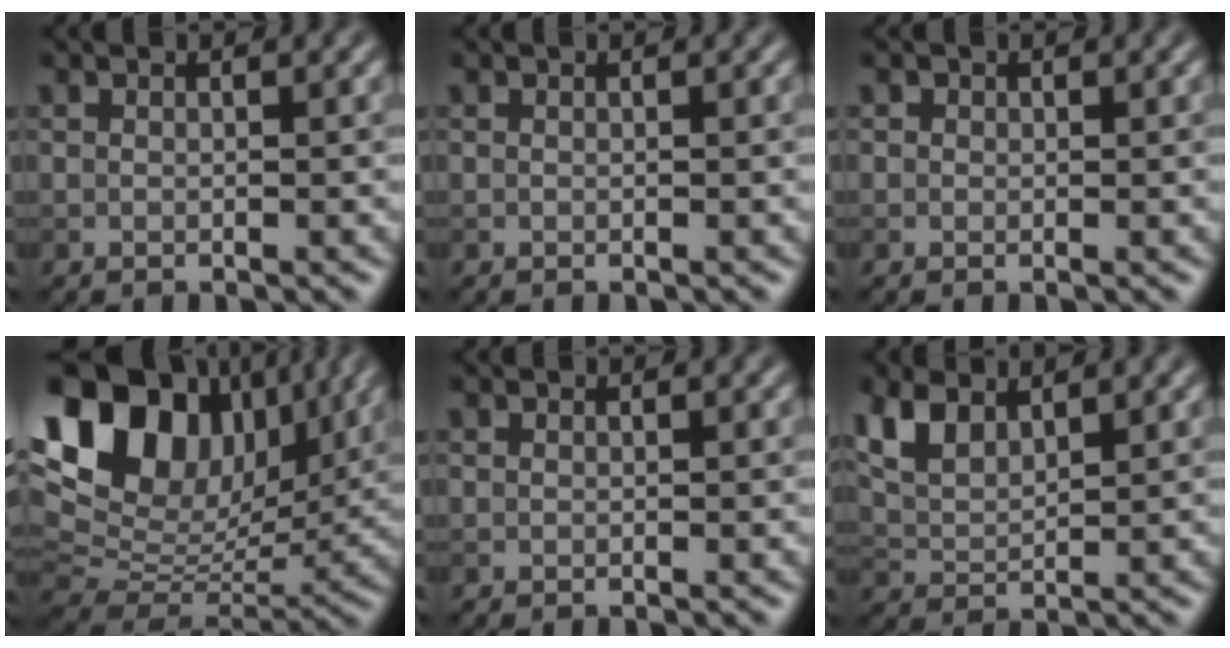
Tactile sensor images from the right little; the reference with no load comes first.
{"total": 0.0}
{"total": 0.6, "force": [0.2, 0.5, 0.1], "torque": [0.002, -0.003, -0.001]}
{"total": 16.3, "force": [7.7, 10.6, 9.8], "torque": [-0.213, 0.035, 0.148]}
{"total": 0.0}
{"total": 4.2, "force": [2.6, 2.1, 2.5], "torque": [-0.064, 0.006, 0.056]}